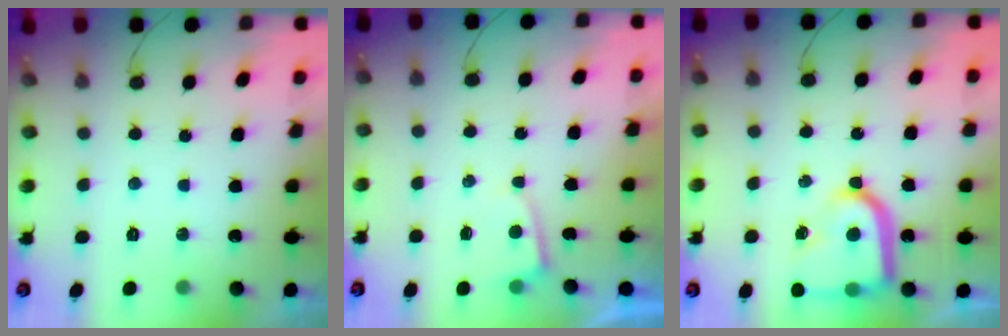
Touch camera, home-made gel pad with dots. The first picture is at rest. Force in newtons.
{"total": 2.0, "press": 2.0, "slide": 0.3}
{"total": 16.8, "press": 16.7, "slide": 1.6}